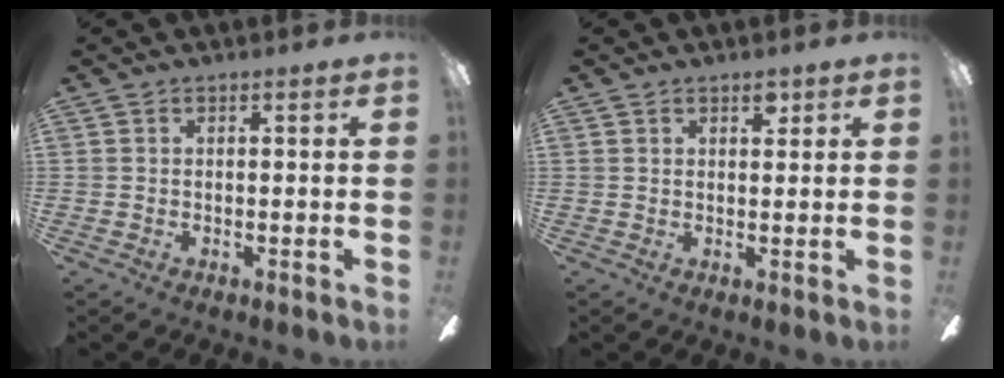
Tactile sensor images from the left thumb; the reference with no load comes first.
{"total": 2.4, "force": [1.7, 1.4, 1.0], "torque": [-0.006, -0.001, 0.026]}